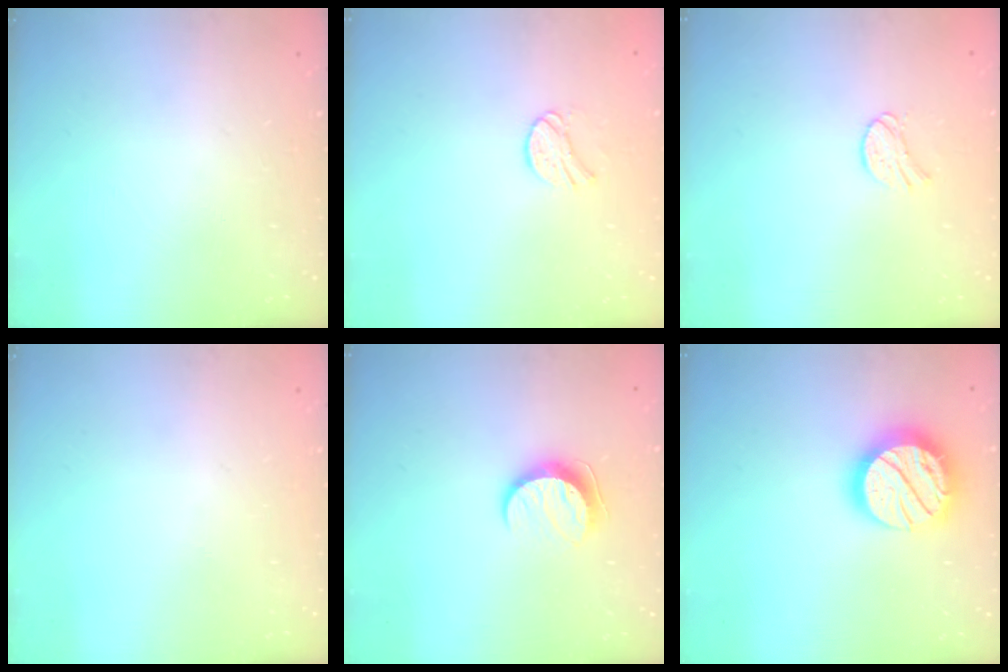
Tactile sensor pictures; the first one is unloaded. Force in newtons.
{"total": 7.3, "press": 7.3, "slide": 0.7}
{"total": 6.5, "press": 6.5, "slide": 0.7}
{"total": 0.0}
{"total": 9.4, "press": 9.4, "slide": 0.6}
{"total": 19.1, "press": 19.1, "slide": 1.3}